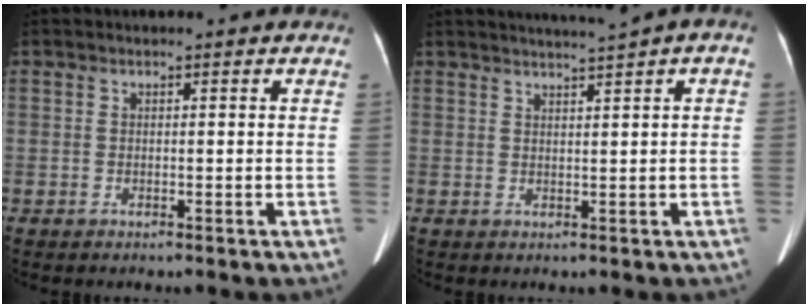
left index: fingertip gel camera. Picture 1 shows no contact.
{"total": 4.8, "force": [3.2, -0.3, 3.6], "torque": [-0.054, 0.022, 0.047]}